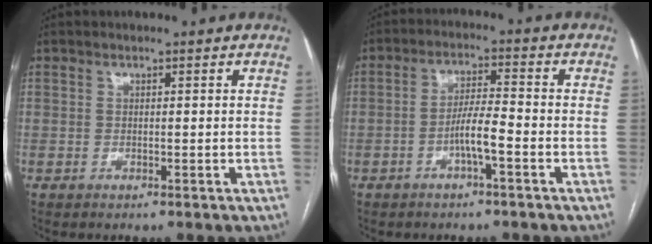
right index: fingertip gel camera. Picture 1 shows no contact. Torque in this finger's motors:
{"motor_torque": [1.05, -0.45, 0.63, 0.16]}